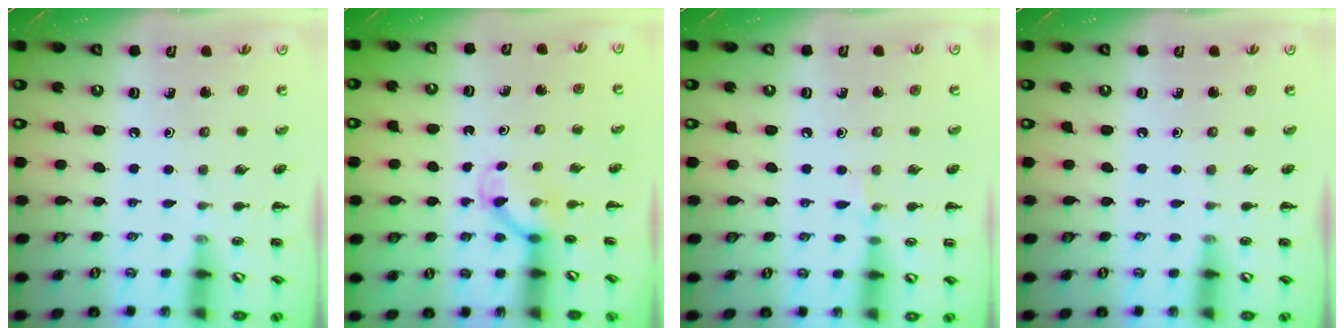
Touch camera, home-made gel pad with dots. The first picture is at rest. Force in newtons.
{"total": 3.5, "press": 3.3, "slide": 1.2}
{"total": 4.8, "press": 4.5, "slide": 1.6}
{"total": 0.0}